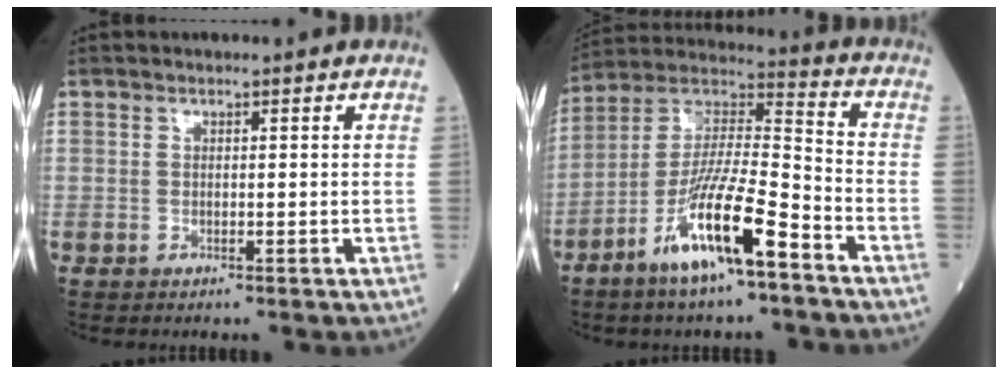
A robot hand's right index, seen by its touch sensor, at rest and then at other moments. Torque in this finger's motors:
{"motor_torque": [1.18, -0.96, 1.06, 0.21]}